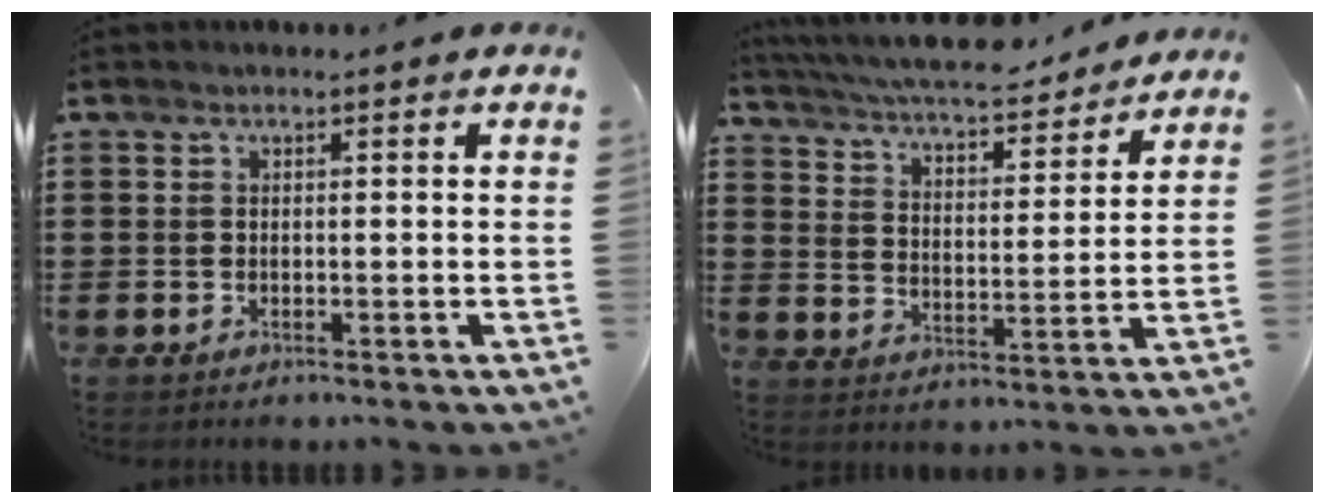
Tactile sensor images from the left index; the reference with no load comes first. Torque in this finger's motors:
{"motor_torque": [2.14, 0.00, 1.05, 0.21]}